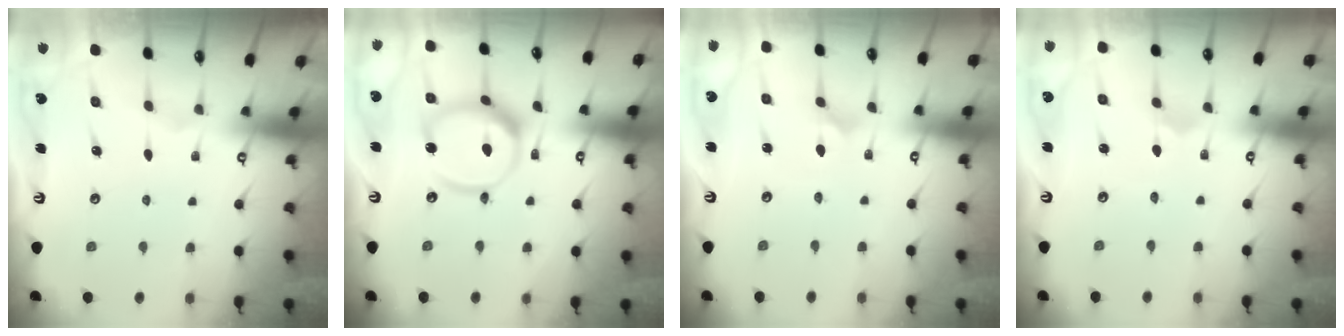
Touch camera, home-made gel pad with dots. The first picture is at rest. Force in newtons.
{"total": 13.0, "press": 12.9, "slide": 1.7}
{"total": 1.5, "press": 1.5, "slide": 0.1}
{"total": 0.7, "press": 0.7, "slide": 0.1}